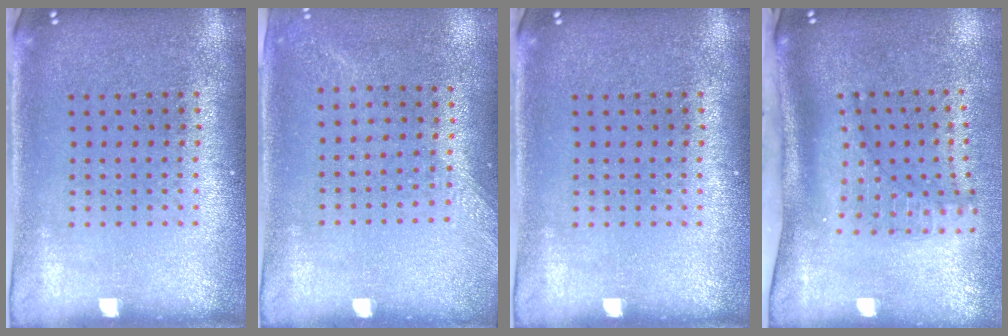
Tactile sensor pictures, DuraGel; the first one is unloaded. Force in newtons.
{"total": 1.3, "press": 1.1, "slide": 0.7}
{"total": 0.0}
{"total": 1.9, "press": 1.4, "slide": 1.3}